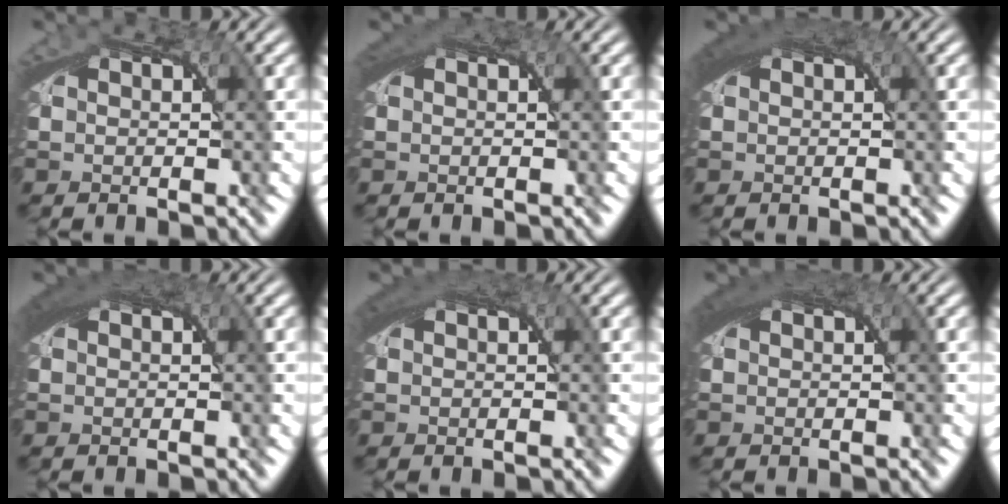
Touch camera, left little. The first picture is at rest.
{"total": 1.5, "force": [0.6, 0.9, 1.1], "torque": [-0.023, -0.002, 0.010]}
{"total": 2.6, "force": [0.9, 1.3, 2.1], "torque": [-0.042, -0.001, 0.016]}
{"total": 2.5, "force": [0.9, 1.3, 2.0], "torque": [-0.040, -0.002, 0.015]}
{"total": 2.1, "force": [0.8, 1.1, 1.6], "torque": [-0.033, -0.001, 0.014]}
{"total": 2.6, "force": [0.9, 1.3, 2.1], "torque": [-0.042, -0.003, 0.016]}